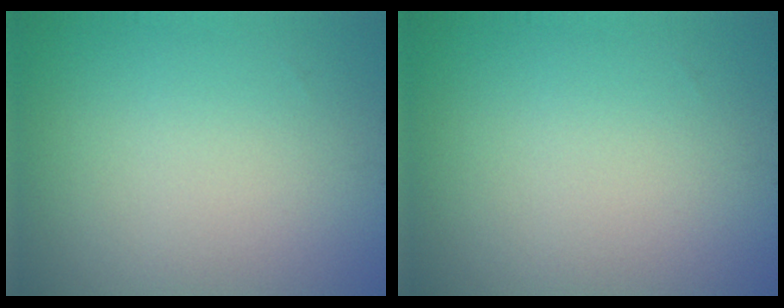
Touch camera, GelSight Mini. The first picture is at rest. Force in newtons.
{"total": 0.0}